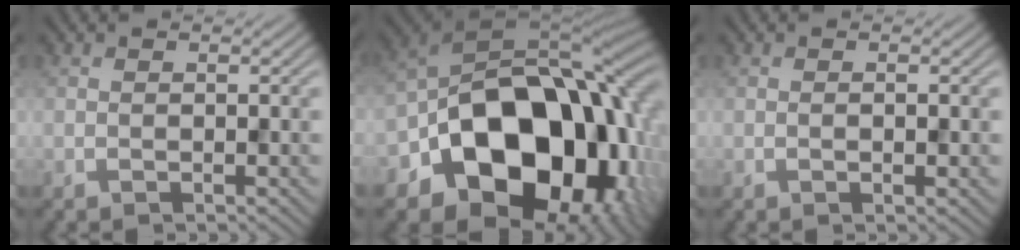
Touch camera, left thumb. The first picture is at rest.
{"total": 19.9, "force": [-6.3, 13.4, 13.3], "torque": [-0.219, -0.031, -0.101]}
{"total": 0.9, "force": [-0.3, 0.2, 0.8], "torque": [-0.014, 0.000, -0.003]}